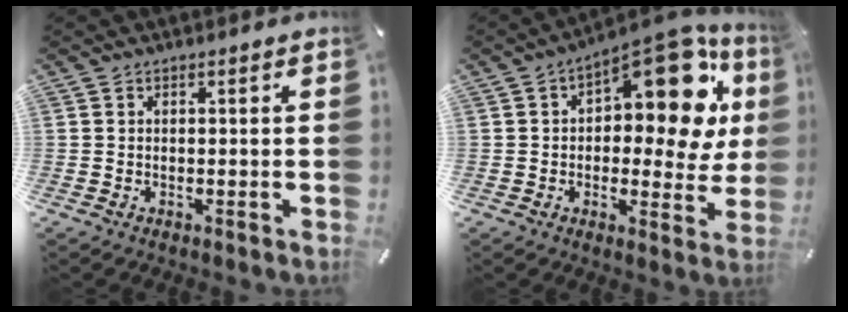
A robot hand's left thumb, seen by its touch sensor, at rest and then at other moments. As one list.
[{"total": 18.1, "force": [7.8, 8.8, 13.8], "torque": [-0.168, -0.068, 0.125]}]